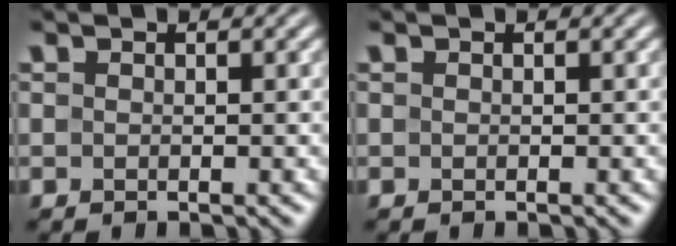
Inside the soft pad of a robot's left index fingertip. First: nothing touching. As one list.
[{"total": 0.0}]